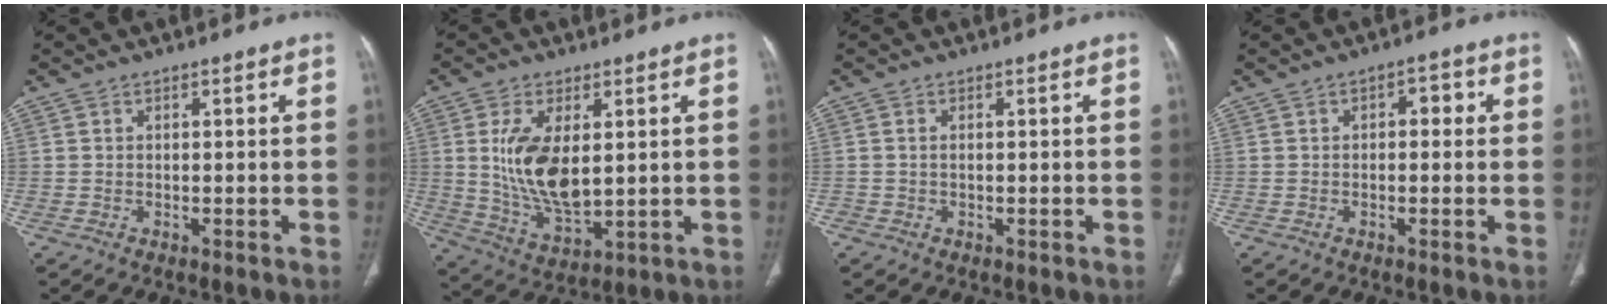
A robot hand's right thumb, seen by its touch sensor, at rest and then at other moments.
{"total": 12.6, "force": [2.1, 6.2, 10.7], "torque": [-0.197, -0.024, 0.053]}
{"total": 0.6, "force": [0.0, 0.4, 0.4], "torque": [-0.008, 0.001, -0.001]}
{"total": 3.0, "force": [0.4, 1.8, 2.3], "torque": [-0.012, 0.008, -0.002]}